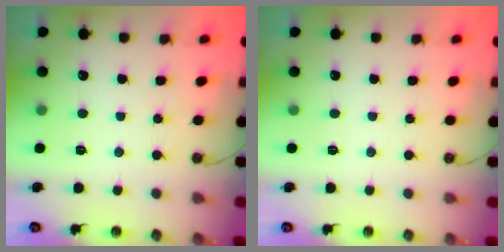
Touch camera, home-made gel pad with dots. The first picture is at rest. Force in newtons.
{"total": 0.0}